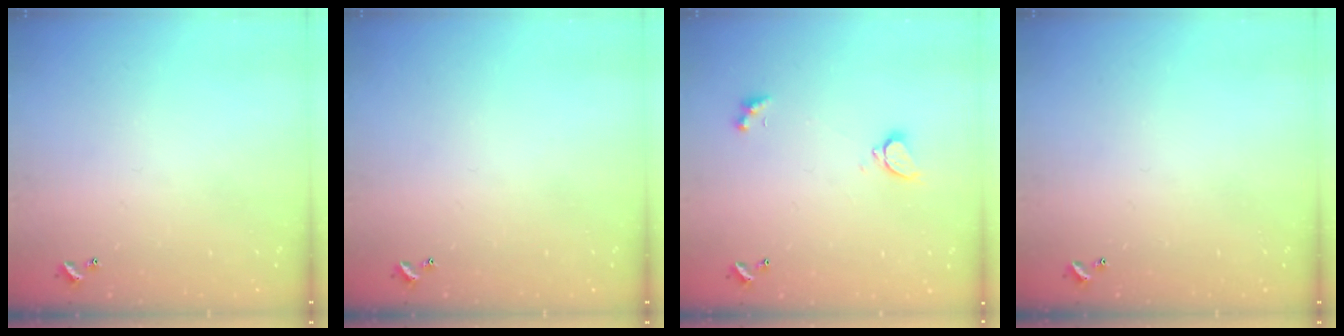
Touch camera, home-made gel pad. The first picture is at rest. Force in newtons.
{"total": 0.0}
{"total": 2.1, "press": 1.9, "slide": 0.9}
{"total": 0.0}